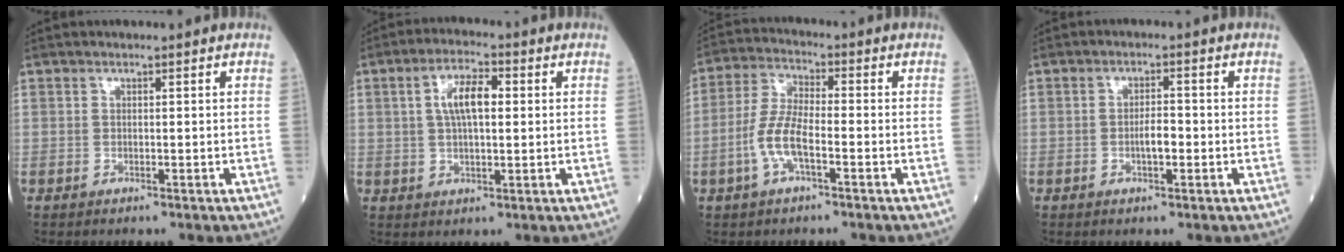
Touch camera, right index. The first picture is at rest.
{"total": 6.5, "force": [1.4, 2.1, 6.0], "torque": [-0.118, 0.014, 0.027]}
{"total": 6.9, "force": [-2.3, 1.9, 6.2], "torque": [-0.140, 0.005, -0.047]}
{"total": 2.6, "force": [-0.6, 0.7, 2.4], "torque": [-0.044, 0.004, -0.008]}